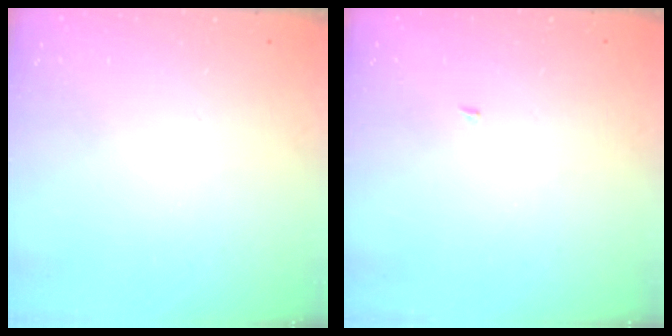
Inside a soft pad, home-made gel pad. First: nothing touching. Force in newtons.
{"total": 1.4, "press": 1.3, "slide": 0.1}